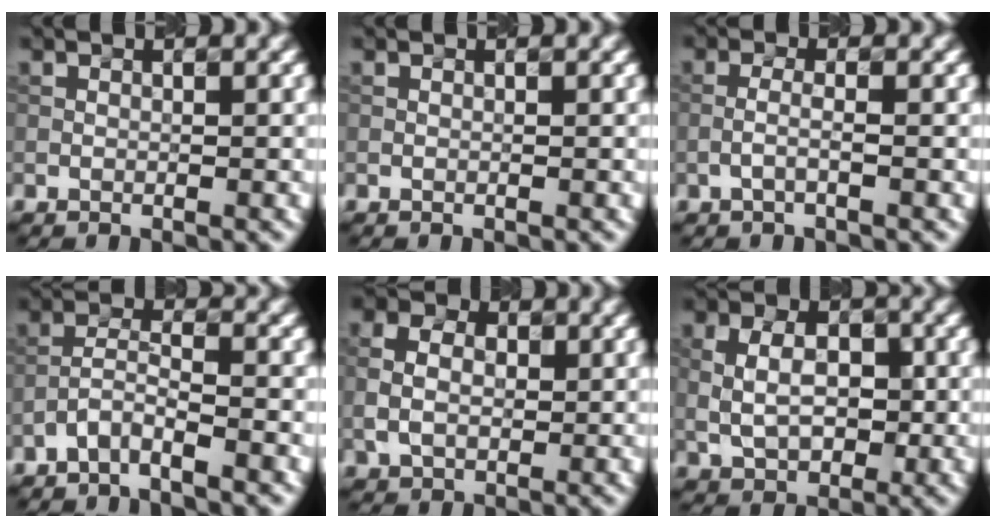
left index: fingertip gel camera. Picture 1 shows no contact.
{"total": 0.0}
{"total": 1.1, "force": [-0.6, 0.1, 0.9], "torque": [-0.024, 0.010, -0.015]}
{"total": 2.6, "force": [-2.0, 0.6, 1.5], "torque": [-0.038, 0.012, -0.043]}
{"total": 3.8, "force": [0.4, 3.1, 2.2], "torque": [-0.049, 0.007, 0.004]}
{"total": 5.2, "force": [0.5, 3.8, 3.5], "torque": [-0.051, 0.005, 0.006]}